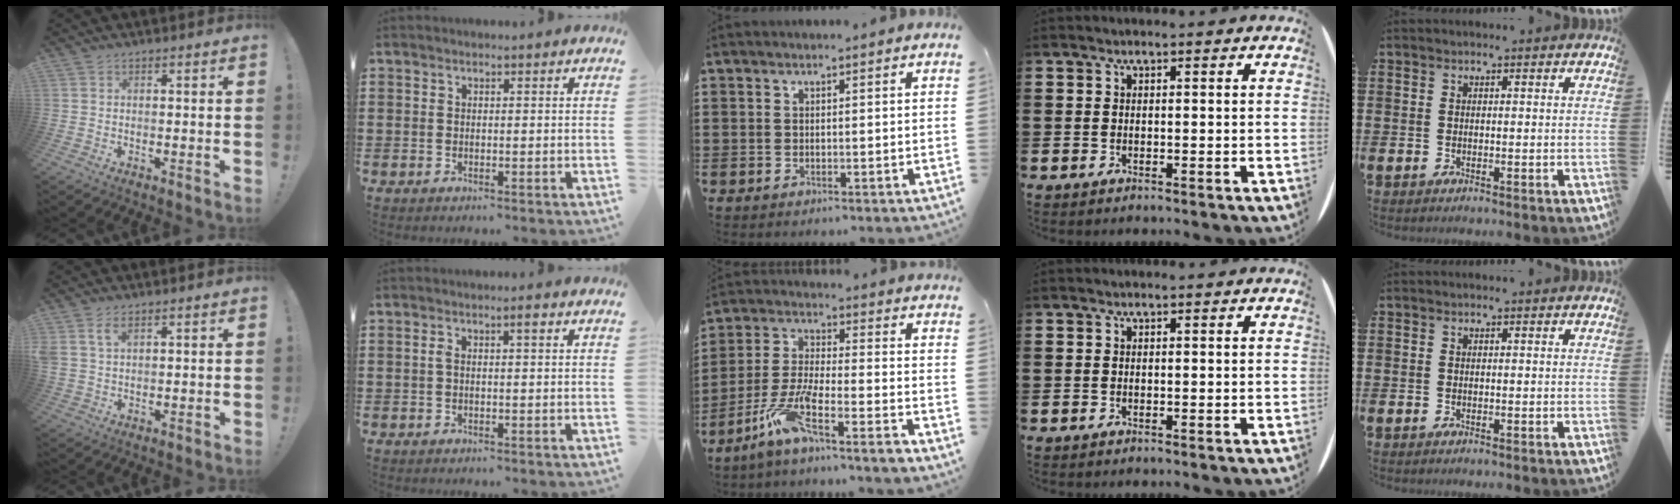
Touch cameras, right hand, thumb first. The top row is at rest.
{"thumb": {"total": 3.9, "force": [1.9, 1.9, 2.8], "torque": [-0.056, 0.001, 0.036]}, "index": {"total": 1.8, "force": [0.2, 0.3, 1.7], "torque": [-0.025, 0.001, 0.000]}, "middle": {"total": 8.2, "force": [-6.4, 0.2, 5.1], "torque": [-0.124, -0.017, -0.132]}}